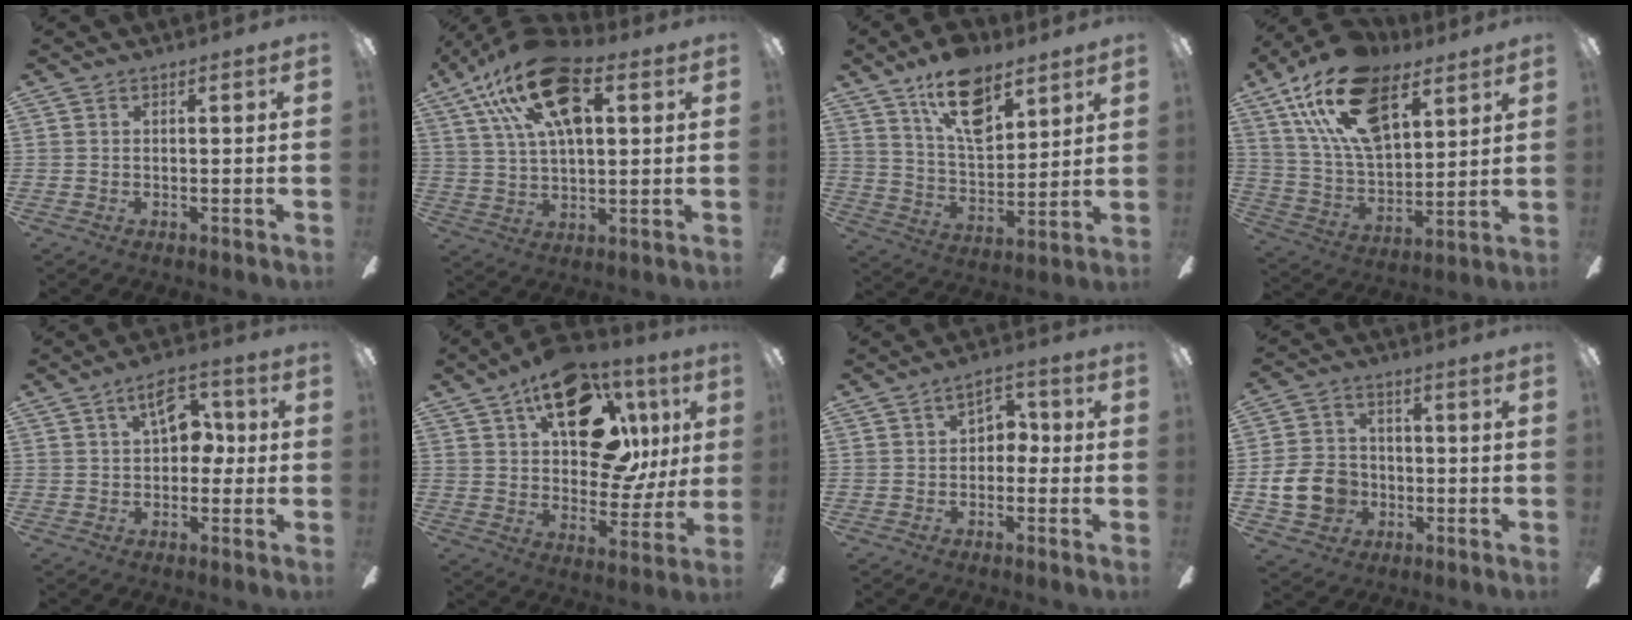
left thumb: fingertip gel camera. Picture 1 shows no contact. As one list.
[{"total": 21.6, "force": [9.6, 10.6, 16.2], "torque": [-0.305, -0.023, 0.159]}, {"total": 16.3, "force": [10.3, 8.0, 9.7], "torque": [-0.163, -0.039, 0.182]}, {"total": 22.3, "force": [12.2, 11.7, 14.6], "torque": [-0.277, -0.042, 0.218]}, {"total": 9.3, "force": [3.0, 5.2, 7.1], "torque": [-0.089, -0.001, 0.047]}, {"total": 23.3, "force": [11.2, 12.9, 15.8], "torque": [-0.226, -0.042, 0.193]}, {"total": 4.9, "force": [0.6, 3.6, 3.3], "torque": [-0.050, 0.006, 0.005]}, {"total": 10.9, "force": [-2.8, 8.9, 5.6], "torque": [-0.127, 0.027, -0.046]}]